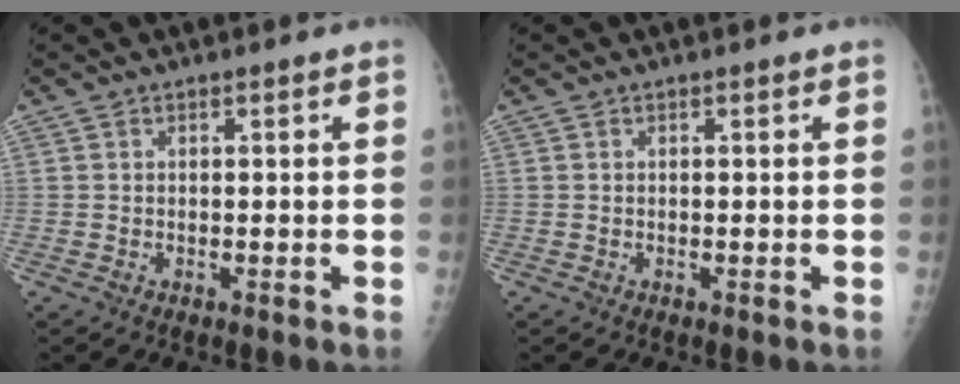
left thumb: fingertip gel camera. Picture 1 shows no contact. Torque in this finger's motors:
{"motor_torque": [0.01, 0.05, -0.07, -0.06, 0.00]}